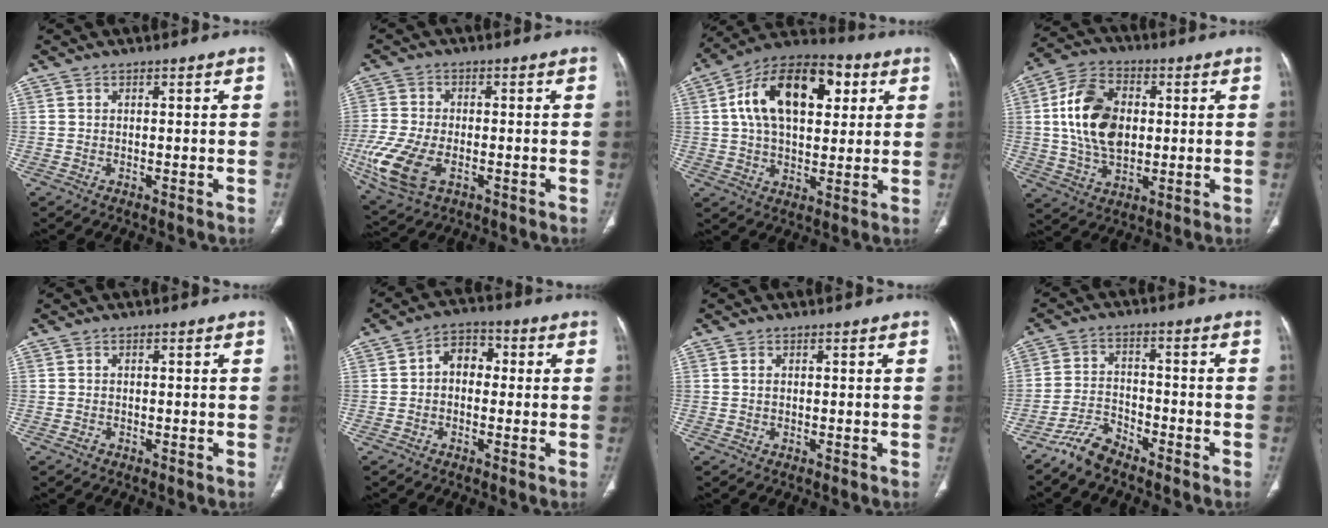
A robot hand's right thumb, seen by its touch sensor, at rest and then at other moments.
{"total": 12.3, "force": [-4.0, 7.1, 9.2], "torque": [-0.214, -0.002, -0.069]}
{"total": 20.7, "force": [5.8, 11.7, 16.0], "torque": [-0.235, 0.012, 0.084]}
{"total": 14.9, "force": [1.3, 9.7, 11.2], "torque": [-0.192, 0.008, 0.023]}
{"total": 0.7, "force": [-0.4, 0.5, 0.3], "torque": [-0.004, 0.001, -0.008]}
{"total": 6.0, "force": [0.2, 4.3, 4.1], "torque": [-0.041, 0.021, -0.010]}
{"total": 0.6, "force": [0.1, 0.4, 0.4], "torque": [-0.012, 0.003, 0.004]}
{"total": 5.9, "force": [-5.1, 2.0, 2.1], "torque": [-0.044, 0.025, -0.102]}